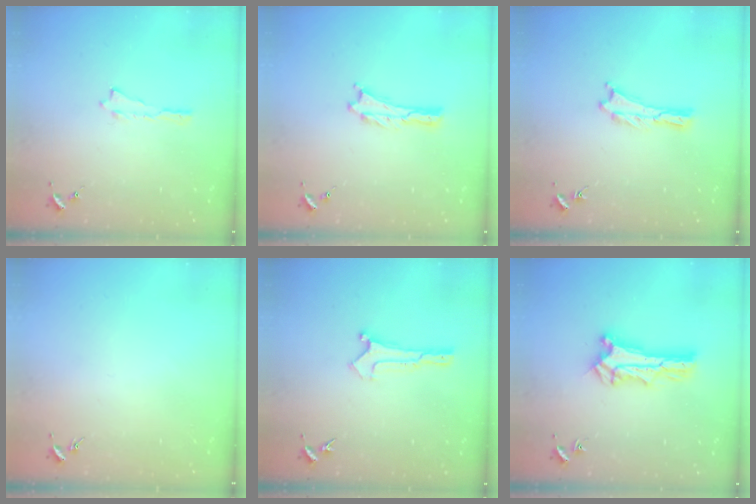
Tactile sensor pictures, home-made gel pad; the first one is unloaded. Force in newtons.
{"total": 0.0}
{"total": 0.0}
{"total": 0.0}
{"total": 0.0}
{"total": 2.7, "press": 2.7, "slide": 0.3}